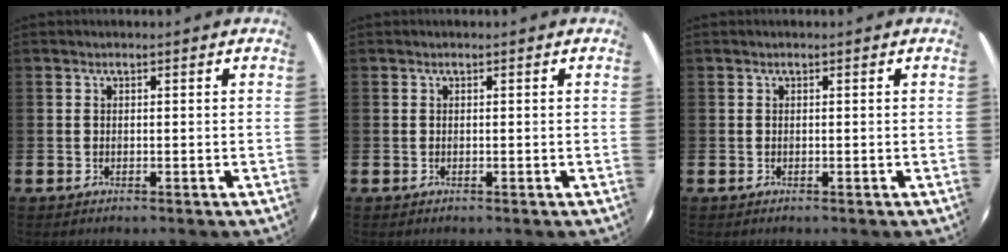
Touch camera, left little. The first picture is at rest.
{"total": 0.0}
{"total": 0.0}